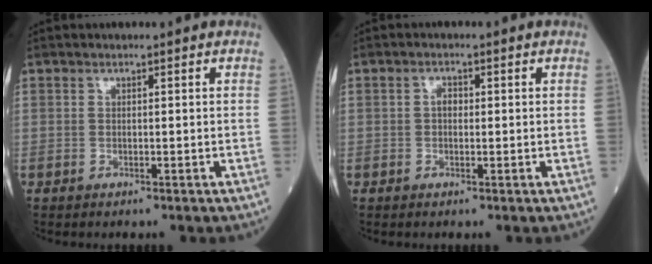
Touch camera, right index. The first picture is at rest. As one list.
[{"total": 1.3, "force": [0.0, 0.8, 1.0], "torque": [-0.019, 0.004, -0.002]}]